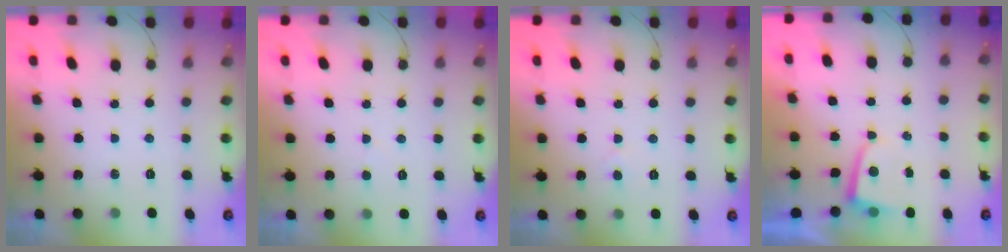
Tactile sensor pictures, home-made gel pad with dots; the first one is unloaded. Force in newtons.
{"total": 2.0, "press": 2.0, "slide": 0.3}
{"total": 2.4, "press": 2.3, "slide": 0.3}
{"total": 1.6, "press": 1.6, "slide": 0.3}